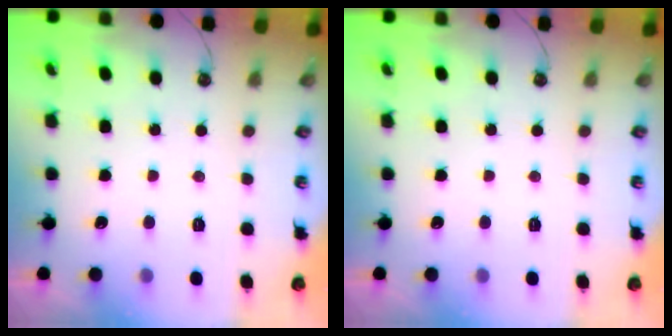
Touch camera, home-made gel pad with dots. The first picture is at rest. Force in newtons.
{"total": 0.0}